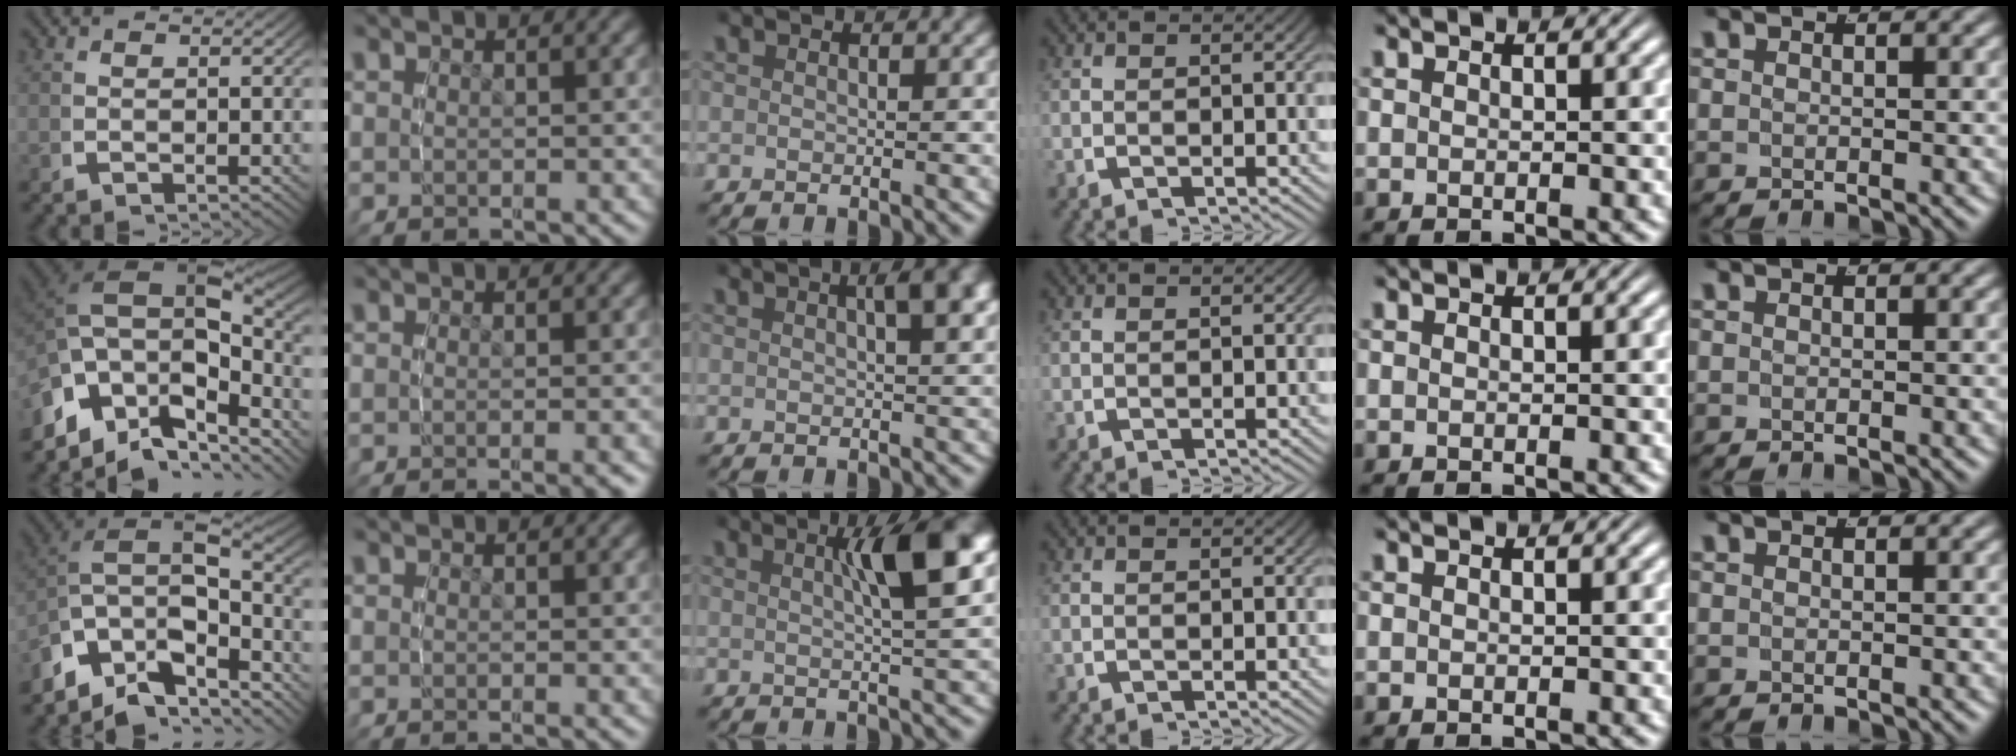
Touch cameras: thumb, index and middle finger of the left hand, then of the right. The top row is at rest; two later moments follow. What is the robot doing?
{"motion": "lift_and_place", "object": "air blower"}